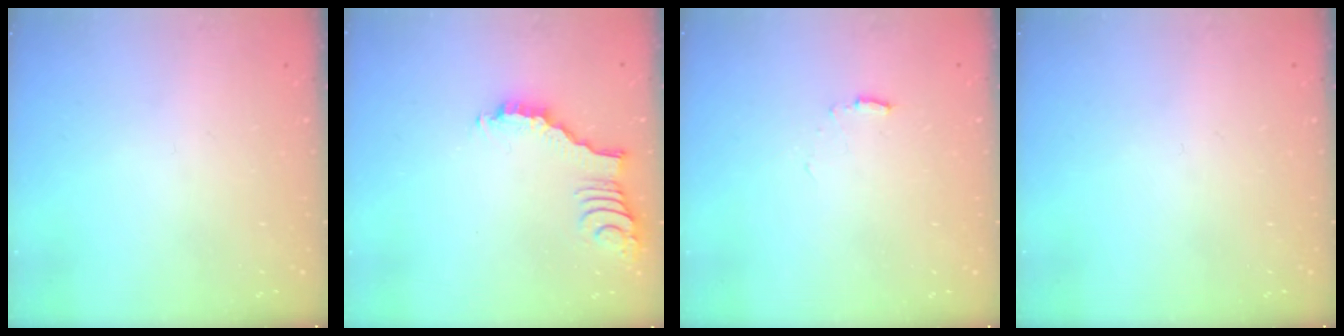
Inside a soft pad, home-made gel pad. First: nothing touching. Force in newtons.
{"total": 2.6, "press": 2.6, "slide": 0.4}
{"total": 5.8, "press": 5.8, "slide": 0.4}
{"total": 0.0}